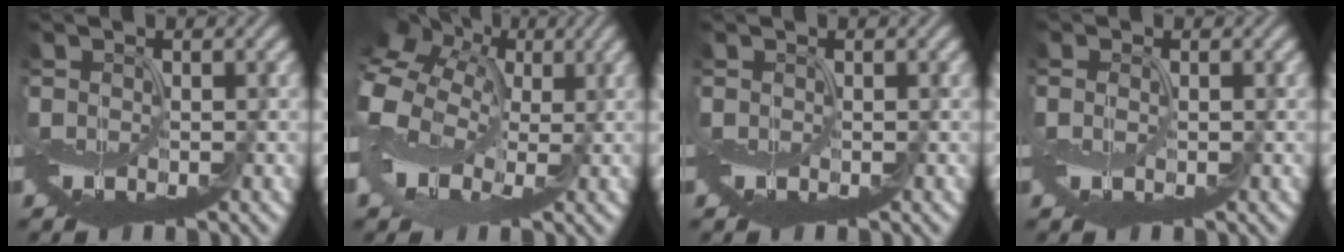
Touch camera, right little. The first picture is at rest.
{"total": 12.3, "force": [1.8, 9.0, 8.2], "torque": [-0.200, 0.006, 0.035]}
{"total": 0.0}
{"total": 0.6, "force": [0.0, 0.2, 0.5], "torque": [-0.014, -0.001, 0.003]}